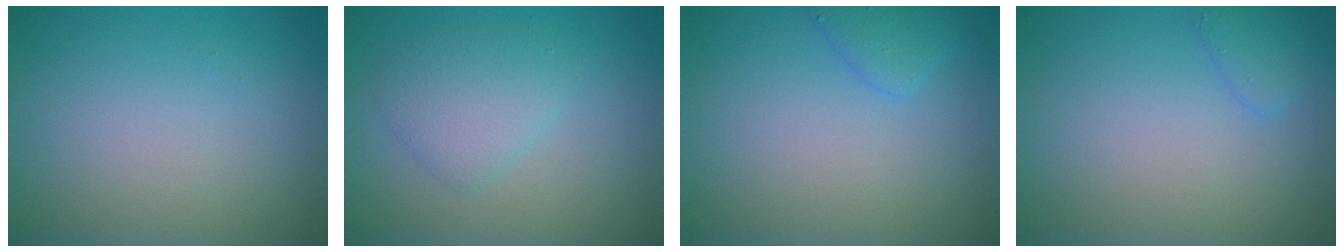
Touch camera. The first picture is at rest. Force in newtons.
{"total": 2.8, "press": 2.8, "slide": 0.1}
{"total": 1.7, "press": 1.7, "slide": 0.1}
{"total": 1.5, "press": 1.5, "slide": 0.1}